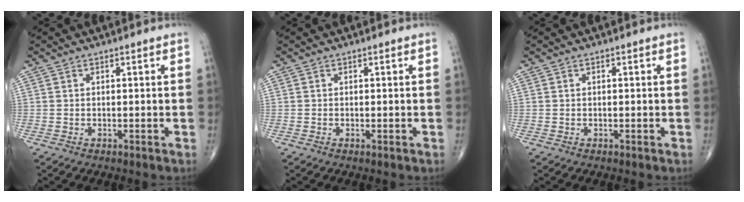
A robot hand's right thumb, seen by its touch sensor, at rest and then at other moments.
{"total": 0.0}
{"total": 0.0}